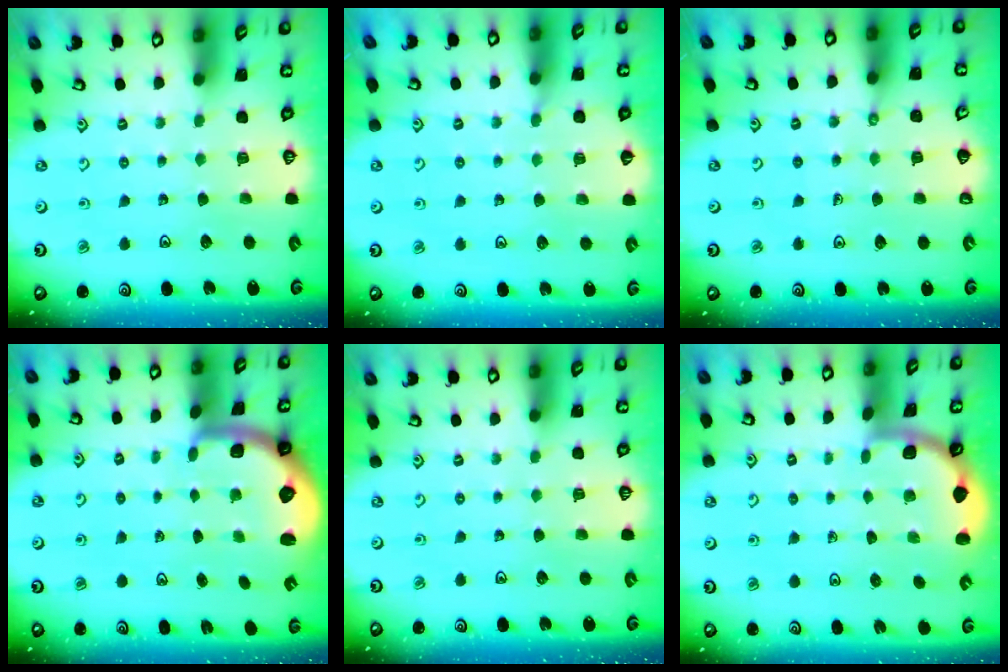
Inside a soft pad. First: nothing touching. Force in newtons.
{"total": 4.5, "press": 4.4, "slide": 0.6}
{"total": 1.7, "press": 1.7, "slide": 0.2}
{"total": 1.7, "press": 1.7, "slide": 0.4}
{"total": 0.0}
{"total": 1.9, "press": 1.9, "slide": 0.0}